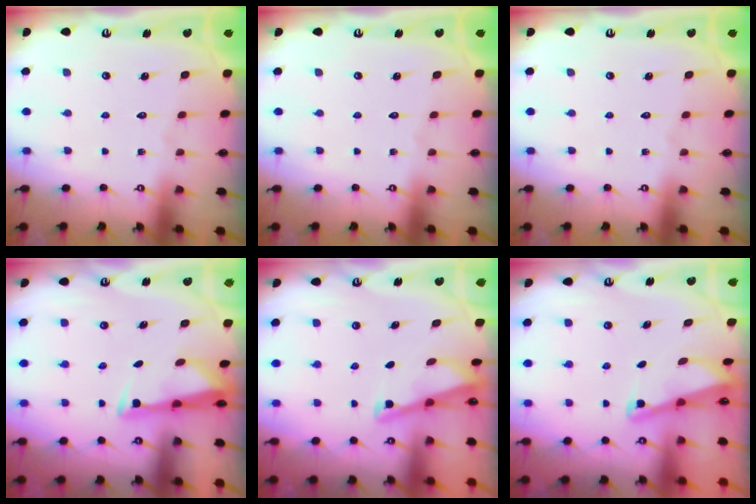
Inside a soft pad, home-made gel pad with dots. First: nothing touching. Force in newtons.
{"total": 0.0}
{"total": 0.0}
{"total": 3.5, "press": 3.4, "slide": 0.9}
{"total": 2.9, "press": 2.9, "slide": 0.3}
{"total": 2.0, "press": 2.0, "slide": 0.3}